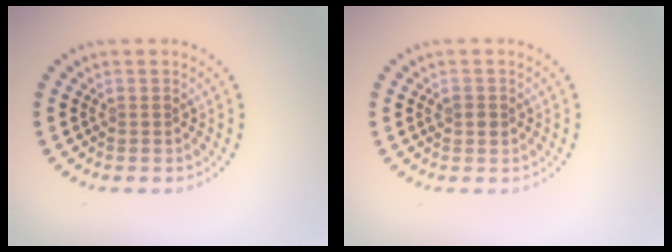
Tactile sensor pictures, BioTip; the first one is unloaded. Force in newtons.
{"total": 1.0, "press": 1.0, "slide": 0.1}